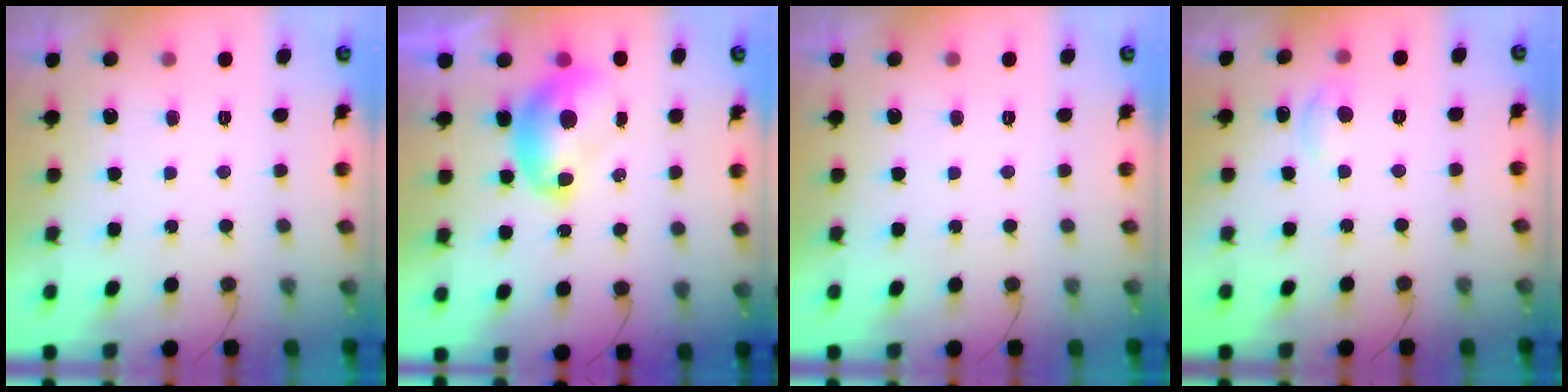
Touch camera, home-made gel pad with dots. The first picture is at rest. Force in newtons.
{"total": 7.7, "press": 7.6, "slide": 1.4}
{"total": 0.0}
{"total": 6.3, "press": 6.2, "slide": 0.7}